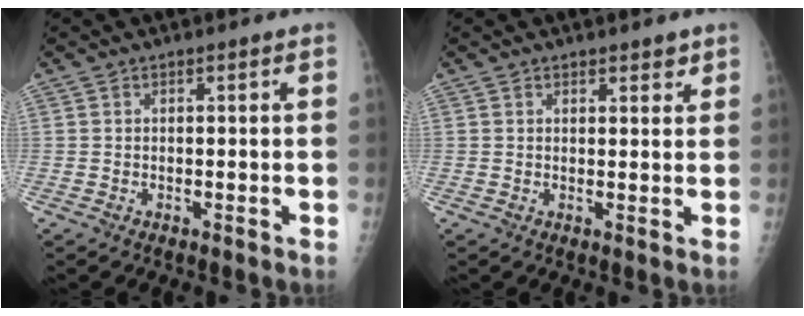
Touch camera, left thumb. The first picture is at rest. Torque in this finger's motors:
{"motor_torque": [0.01, 0.06, -0.07, 0.19, 0.06]}